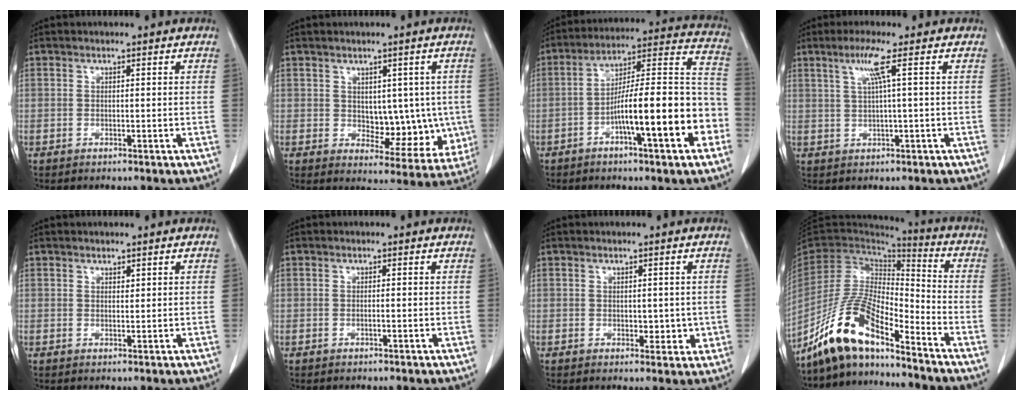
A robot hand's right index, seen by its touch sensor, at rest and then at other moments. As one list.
[{"total": 8.3, "force": [0.2, 5.2, 6.6], "torque": [-0.061, 0.005, 0.022]}, {"total": 18.2, "force": [-6.2, 2.2, 17.0], "torque": [-0.233, 0.027, -0.091]}, {"total": 3.8, "force": [1.4, -1.0, 3.4], "torque": [-0.076, 0.004, 0.032]}, {"total": 0.7, "force": [0.6, 0.3, 0.2], "torque": [-0.003, -0.005, 0.009]}, {"total": 0.0}, {"total": 2.8, "force": [0.1, 1.9, 2.1], "torque": [-0.018, -0.001, 0.009]}, {"total": 13.8, "force": [-10.7, 3.1, 8.2], "torque": [-0.168, 0.009, -0.198]}]